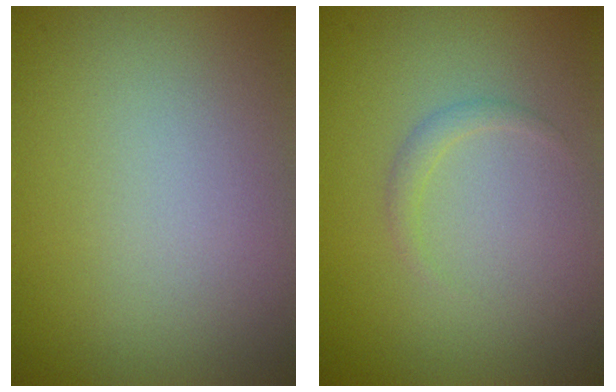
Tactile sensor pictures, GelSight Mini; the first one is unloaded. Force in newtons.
{"total": 0.8, "press": 0.8, "slide": 0.1}